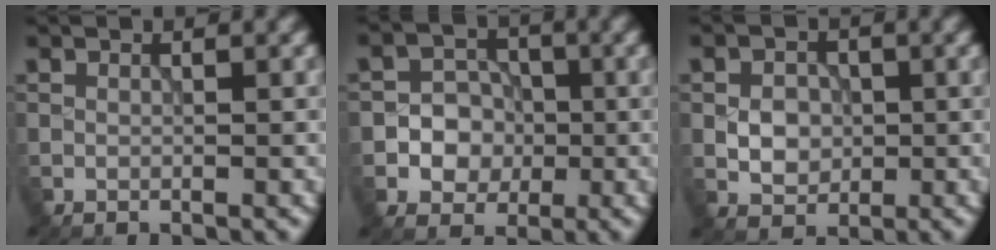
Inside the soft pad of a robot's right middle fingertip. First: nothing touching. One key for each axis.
{"total": 4.5, "fx": -0.8, "fy": 4.1, "fz": 1.7, "tx": -0.004, "ty": 0.005, "tz": -0.034}
{"total": 2.9, "fx": -0.3, "fy": 2.4, "fz": 1.6, "tx": -0.027, "ty": -0.001, "tz": -0.007}